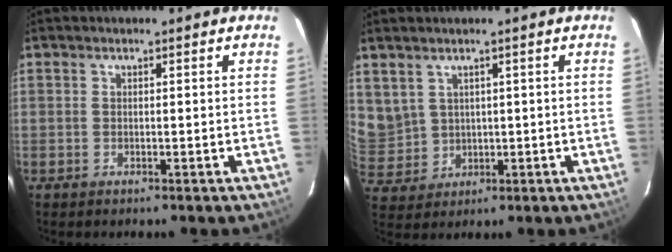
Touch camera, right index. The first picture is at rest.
{"total": 7.0, "force": [3.5, 5.7, 2.2], "torque": [-0.055, 0.010, 0.095]}